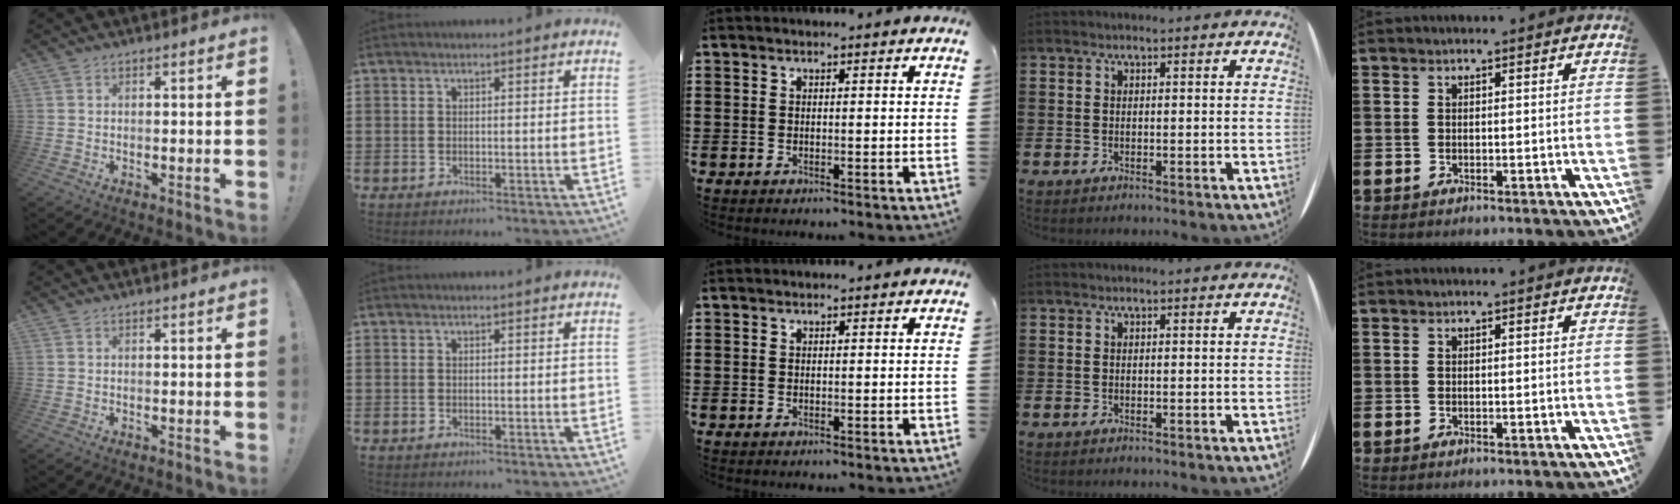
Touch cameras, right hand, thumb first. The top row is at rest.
{}